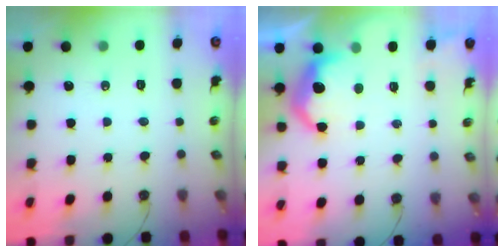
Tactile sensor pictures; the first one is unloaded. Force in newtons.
{"total": 9.8, "press": 9.8, "slide": 0.7}